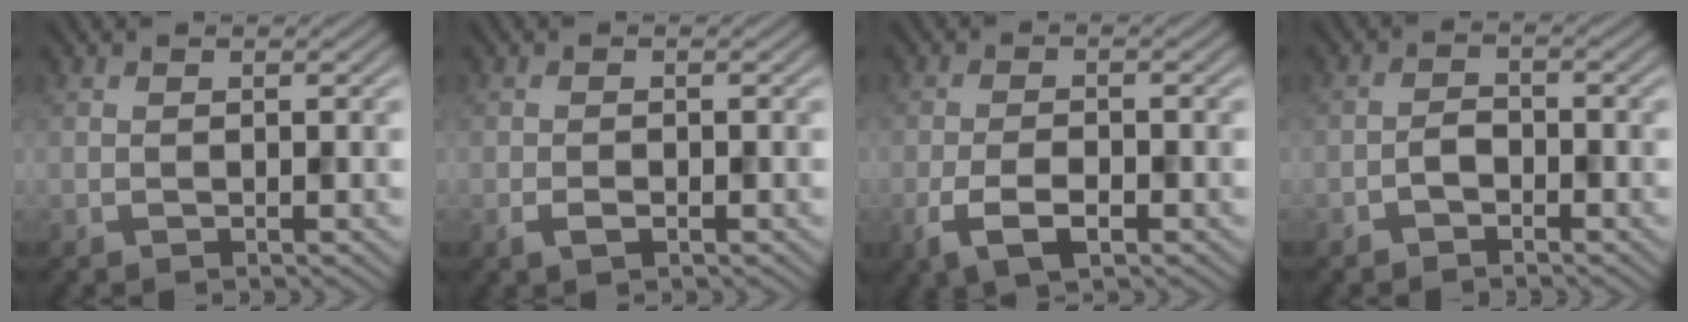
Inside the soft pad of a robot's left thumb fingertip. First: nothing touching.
{"total": 1.6, "force": [-0.8, 0.9, 1.1], "torque": [-0.024, -0.003, -0.015]}
{"total": 4.8, "force": [-2.4, 2.2, 3.6], "torque": [-0.076, -0.006, -0.049]}
{"total": 2.0, "force": [-1.3, 1.2, 1.0], "torque": [-0.017, 0.006, -0.031]}